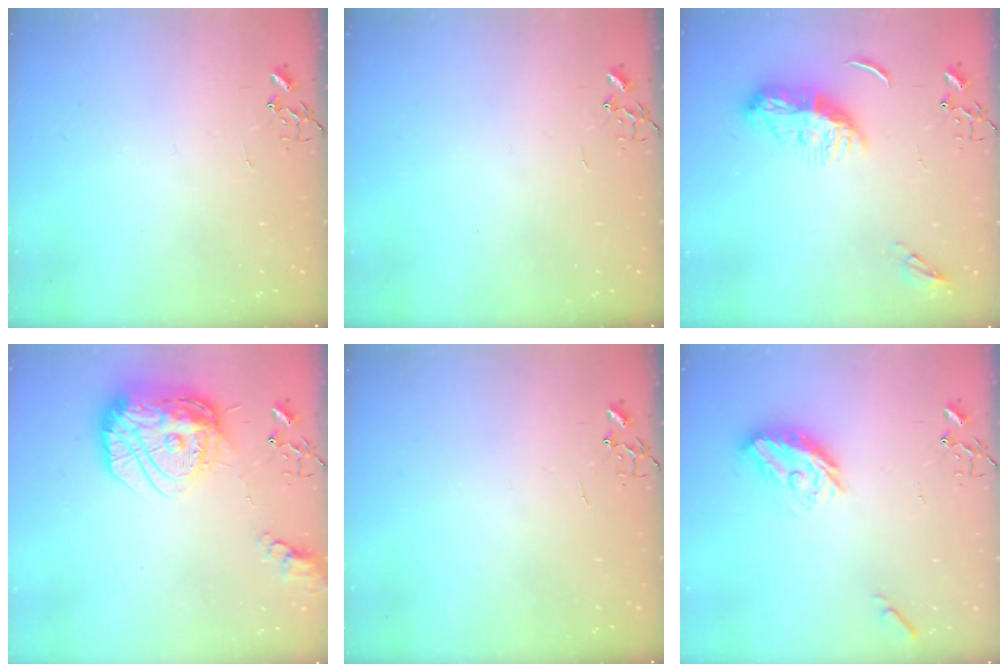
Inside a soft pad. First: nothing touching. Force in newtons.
{"total": 0.0}
{"total": 12.5, "press": 12.4, "slide": 0.9}
{"total": 20.2, "press": 20.1, "slide": 1.6}
{"total": 0.0}
{"total": 11.7, "press": 11.7, "slide": 0.5}